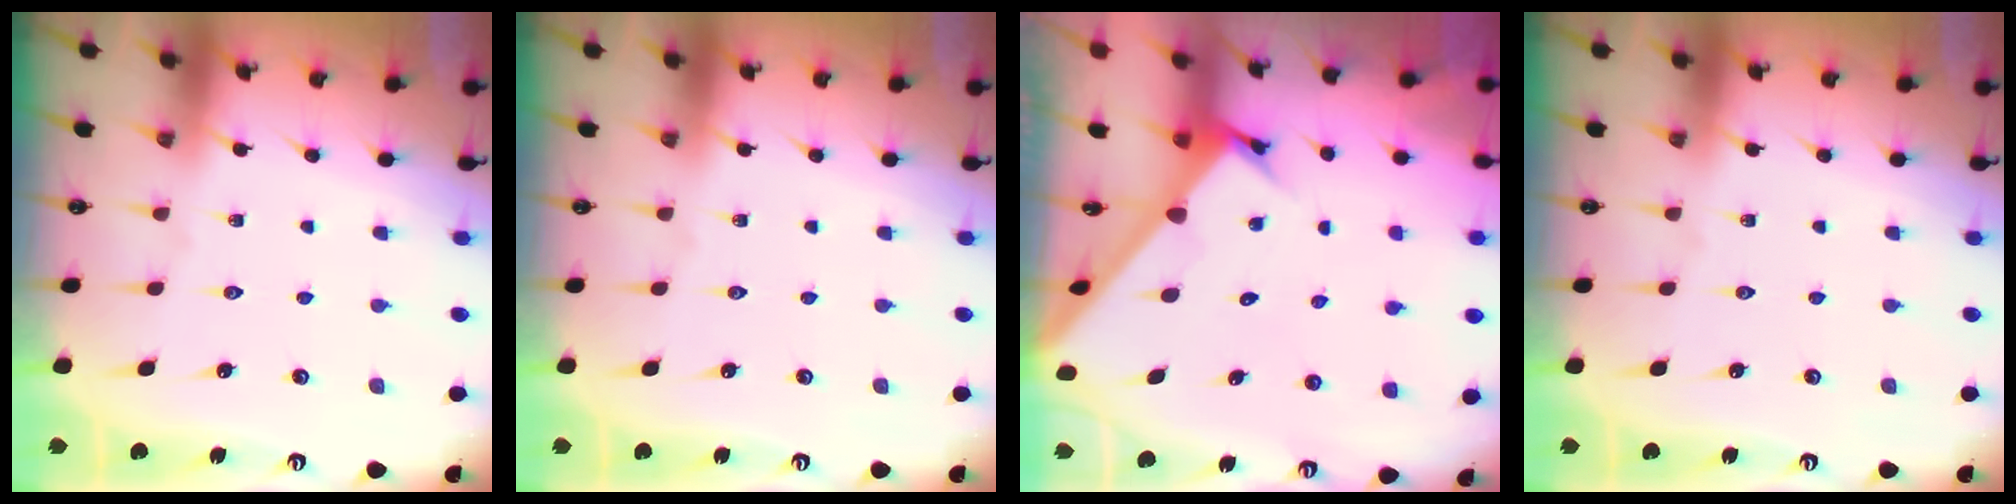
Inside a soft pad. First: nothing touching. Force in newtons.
{"total": 0.0}
{"total": 2.8, "press": 2.8, "slide": 0.2}
{"total": 0.0}